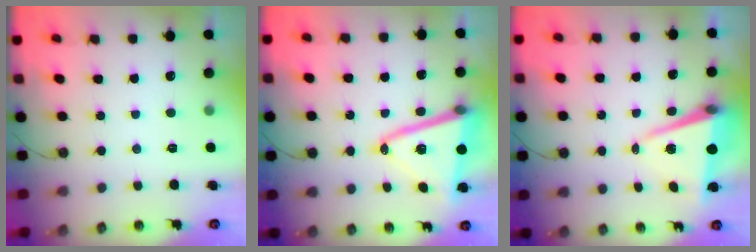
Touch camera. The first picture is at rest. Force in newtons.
{"total": 16.9, "press": 16.7, "slide": 2.4}
{"total": 7.4, "press": 6.4, "slide": 3.8}